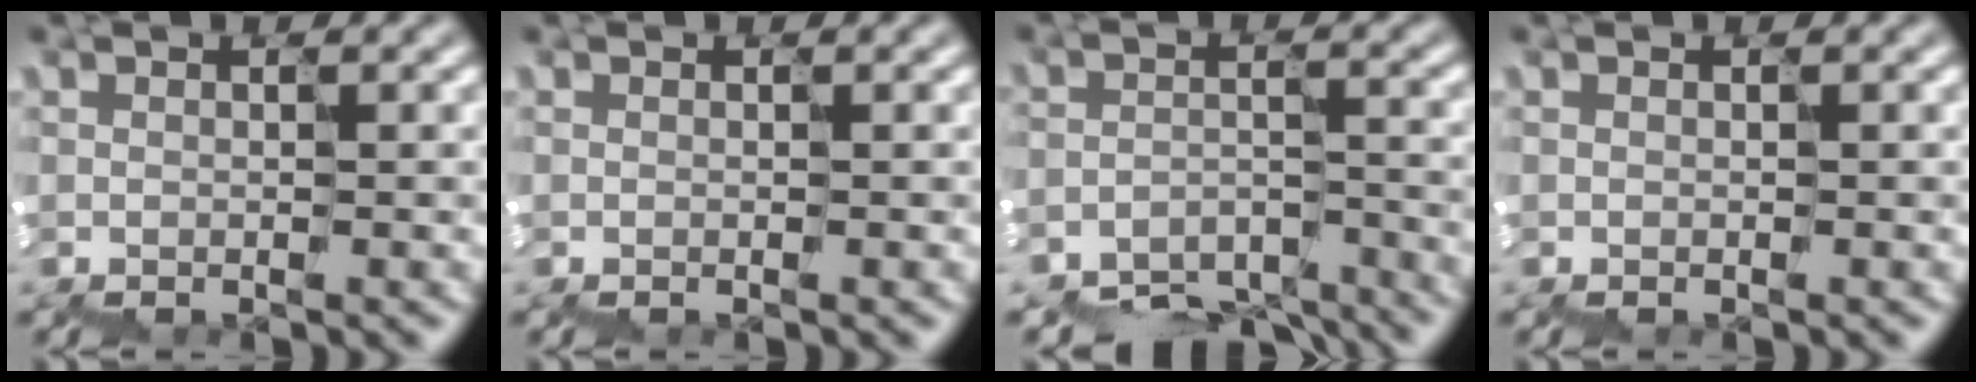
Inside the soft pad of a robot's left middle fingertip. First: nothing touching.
{"total": 0.0}
{"total": 7.5, "force": [-7.2, 1.5, 1.4], "torque": [-0.042, -0.021, -0.102]}
{"total": 0.0}